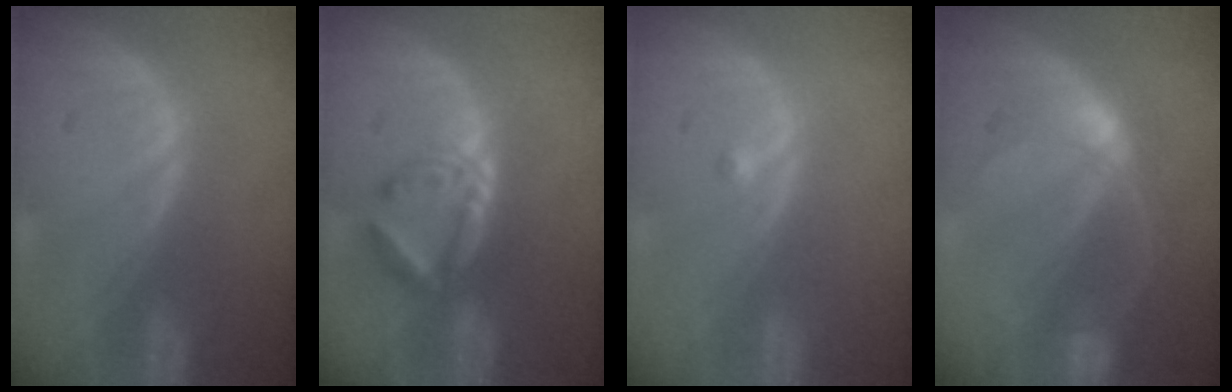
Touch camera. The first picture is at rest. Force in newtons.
{"total": 6.0, "press": 5.4, "slide": 2.7}
{"total": 0.7, "press": 0.5, "slide": 0.4}
{"total": 5.6, "press": 5.6, "slide": 0.0}